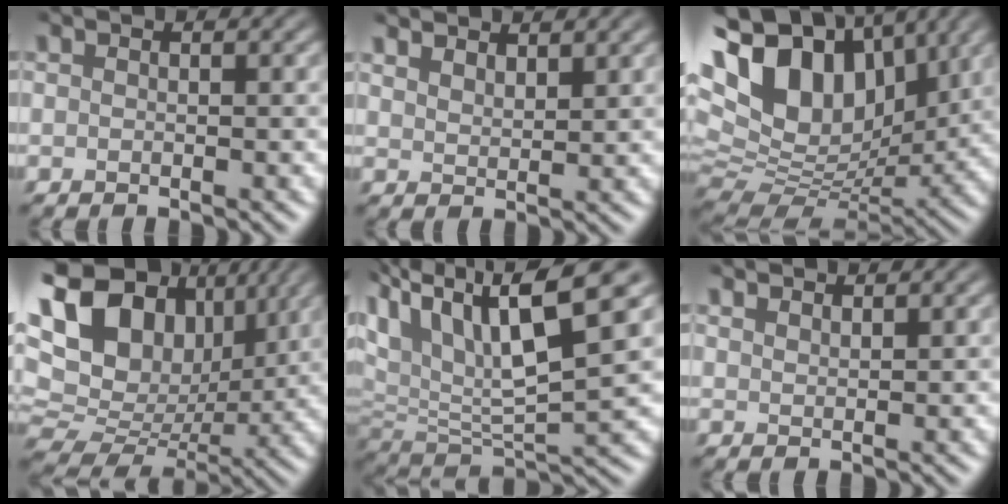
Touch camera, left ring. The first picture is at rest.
{"total": 3.1, "force": [2.8, 0.7, 1.0], "torque": [-0.012, 0.003, 0.049]}
{"total": 14.5, "force": [6.6, 8.5, 9.7], "torque": [-0.186, 0.029, 0.116]}
{"total": 15.4, "force": [6.1, 10.2, 9.8], "torque": [-0.207, 0.039, 0.118]}
{"total": 10.9, "force": [5.5, 3.0, 8.9], "torque": [-0.169, 0.007, 0.099]}
{"total": 1.7, "force": [1.6, 0.2, 0.3], "torque": [-0.005, 0.002, 0.029]}